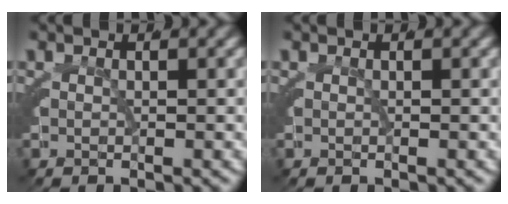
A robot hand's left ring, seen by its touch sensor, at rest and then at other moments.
{"total": 0.0}